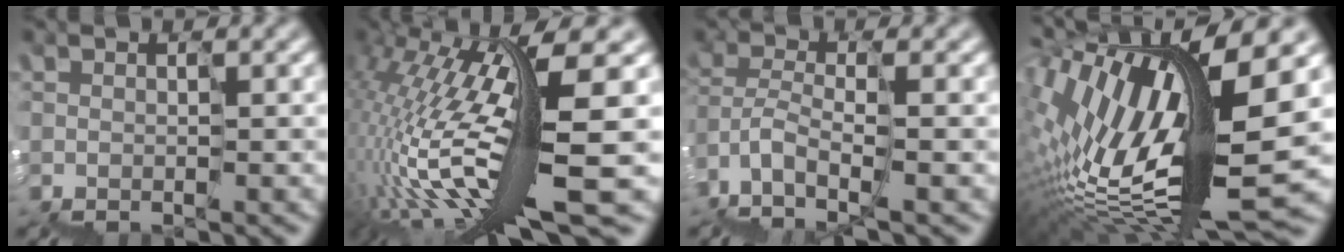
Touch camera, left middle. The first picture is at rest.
{"total": 13.1, "force": [-0.7, 2.5, 12.8], "torque": [-0.255, 0.024, 0.017]}
{"total": 3.1, "force": [-0.7, 2.2, 2.1], "torque": [-0.048, 0.013, -0.015]}
{"total": 15.4, "force": [1.8, 5.2, 14.4], "torque": [-0.276, 0.015, 0.030]}